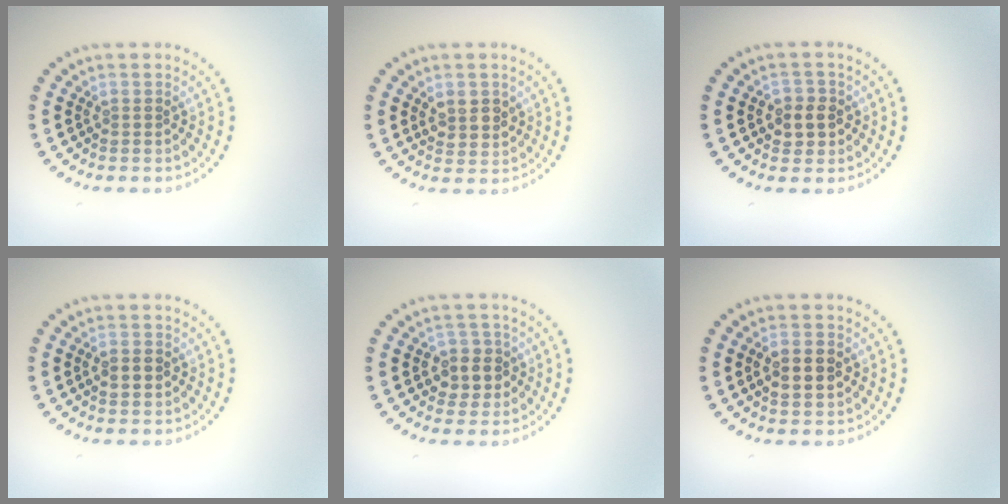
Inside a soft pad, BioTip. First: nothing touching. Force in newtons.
{"total": 2.2, "press": 2.0, "slide": 0.7}
{"total": 2.3, "press": 2.3, "slide": 0.6}
{"total": 2.3, "press": 2.3, "slide": 0.0}
{"total": 2.9, "press": 2.7, "slide": 0.9}
{"total": 3.0, "press": 3.0, "slide": 0.1}